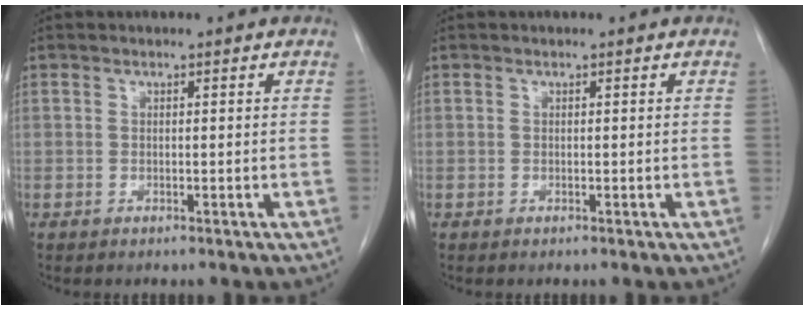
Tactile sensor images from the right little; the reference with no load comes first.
{"total": 0.0}